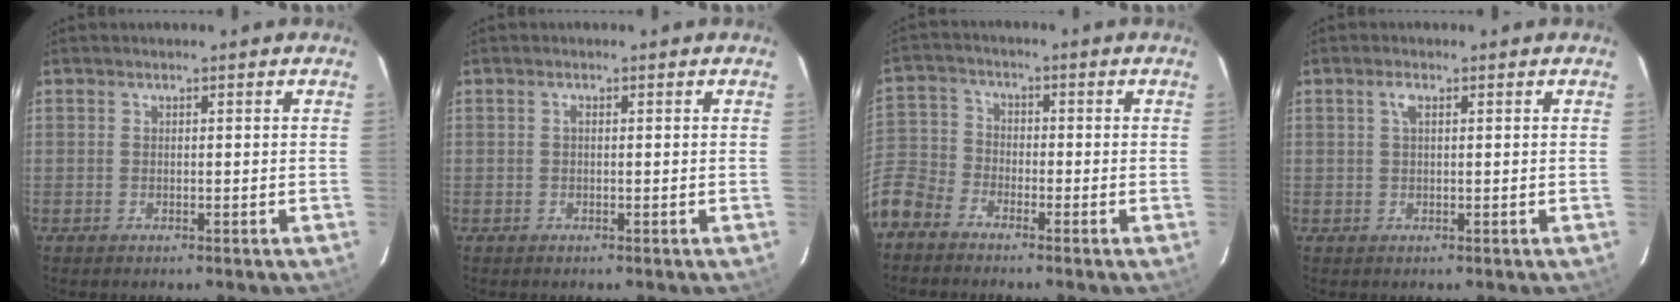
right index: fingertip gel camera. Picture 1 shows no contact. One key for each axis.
{"total": 0.5, "fx": 0.0, "fy": 0.2, "fz": 0.5, "tx": -0.009, "ty": 0.004, "tz": -0.002}
{"total": 8.7, "fx": -5.9, "fy": 5.6, "fz": 2.9, "tx": -0.072, "ty": 0.011, "tz": -0.135}
{"total": 1.6, "fx": 0.6, "fy": 0.6, "fz": 1.3, "tx": -0.028, "ty": 0.005, "tz": 0.010}